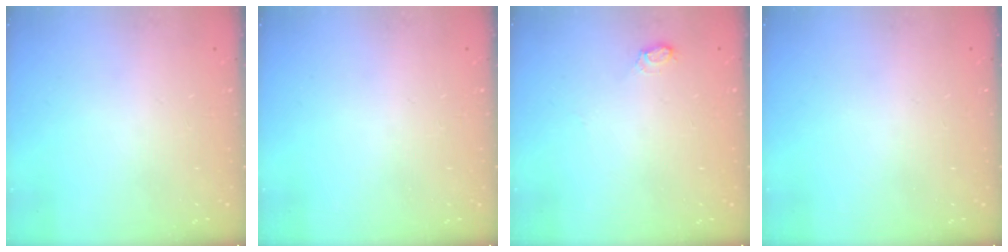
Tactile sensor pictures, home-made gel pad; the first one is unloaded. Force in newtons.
{"total": 0.0}
{"total": 4.9, "press": 4.8, "slide": 0.6}
{"total": 0.0}